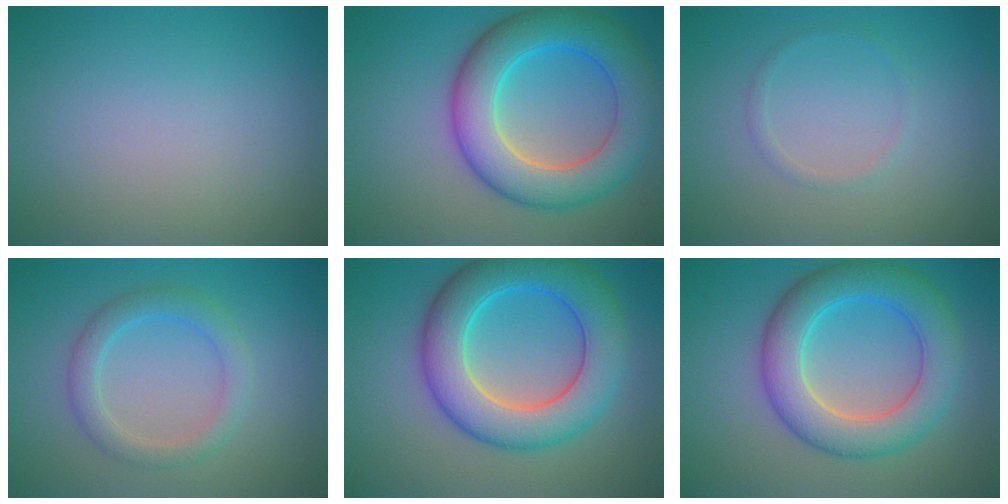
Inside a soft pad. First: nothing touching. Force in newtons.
{"total": 8.8, "press": 8.8, "slide": 0.2}
{"total": 0.9, "press": 0.9, "slide": 0.1}
{"total": 2.9, "press": 2.9, "slide": 0.2}
{"total": 8.9, "press": 8.9, "slide": 0.1}
{"total": 7.2, "press": 7.2, "slide": 0.1}